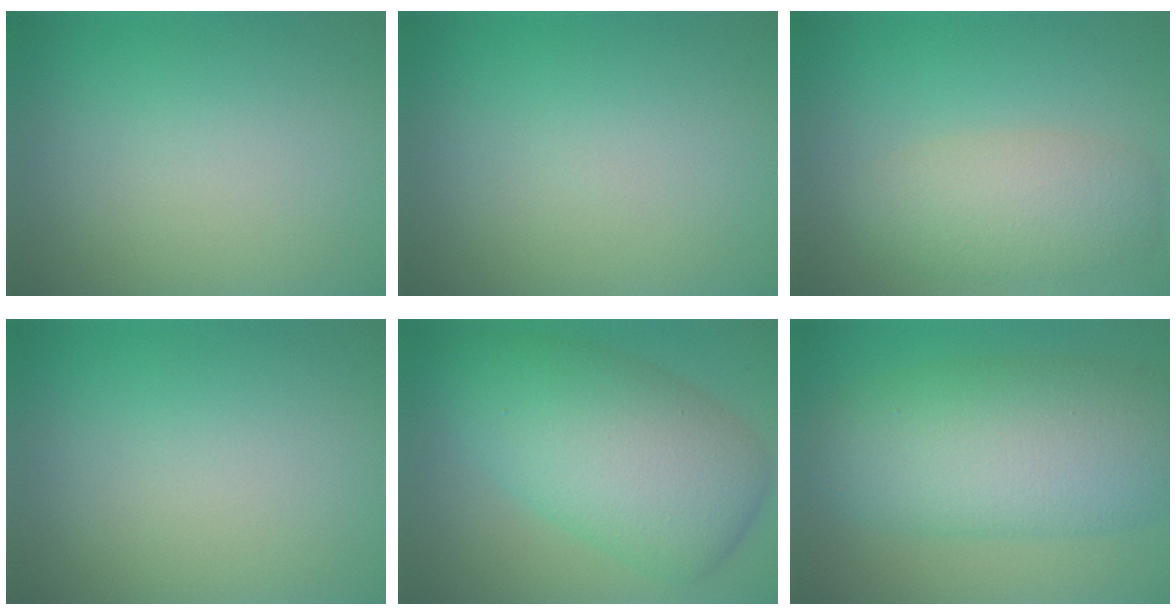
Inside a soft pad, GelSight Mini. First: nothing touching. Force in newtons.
{"total": 0.0}
{"total": 4.5, "press": 4.5, "slide": 0.2}
{"total": 0.0}
{"total": 9.6, "press": 9.6, "slide": 0.2}
{"total": 10.2, "press": 10.2, "slide": 0.1}